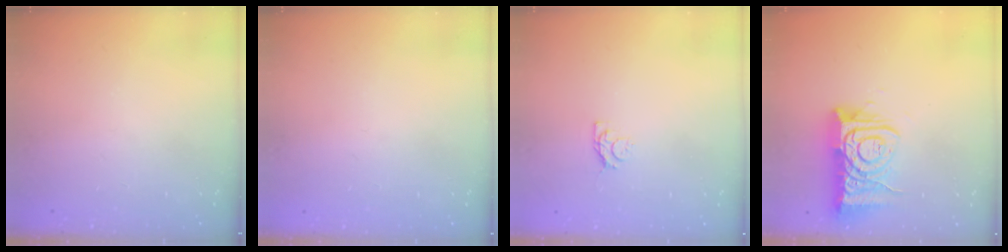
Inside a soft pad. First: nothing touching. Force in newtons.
{"total": 0.7, "press": 0.6, "slide": 0.1}
{"total": 3.4, "press": 3.4, "slide": 0.5}
{"total": 14.2, "press": 14.1, "slide": 1.5}